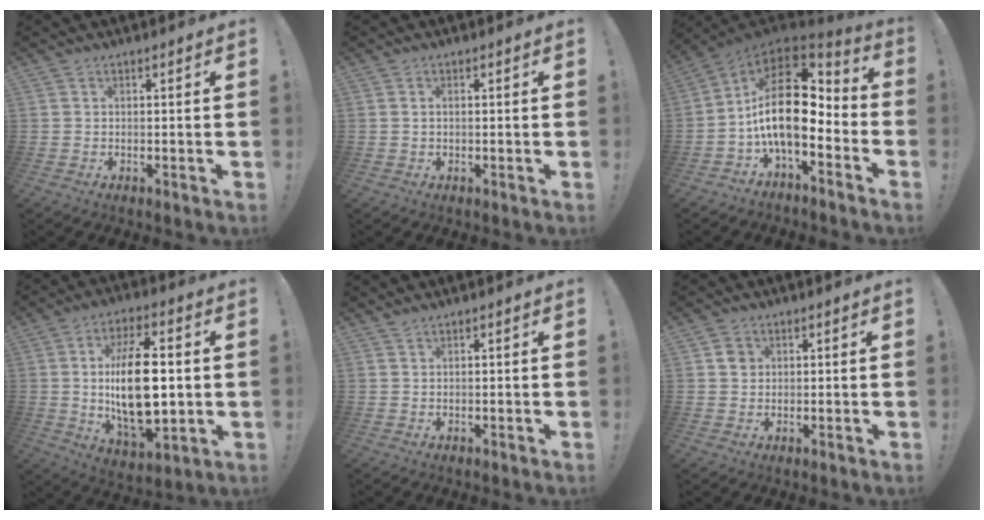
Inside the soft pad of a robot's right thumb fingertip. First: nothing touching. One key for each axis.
{"total": 0.9, "fx": 0.1, "fy": 0.5, "fz": 0.8, "tx": -0.016, "ty": 0.003, "tz": 0.002}
{"total": 20.7, "fx": 1.0, "fy": 10.0, "fz": 18.1, "tx": -0.319, "ty": -0.003, "tz": 0.021}
{"total": 20.7, "fx": 1.3, "fy": 9.9, "fz": 18.1, "tx": -0.331, "ty": -0.010, "tz": 0.016}
{"total": 0.8, "fx": 0.8, "fy": 0.1, "fz": 0.2, "tx": 0.006, "ty": -0.002, "tz": 0.013}
{"total": 3.2, "fx": 1.1, "fy": 2.9, "fz": 0.5, "tx": 0.015, "ty": -0.007, "tz": 0.016}